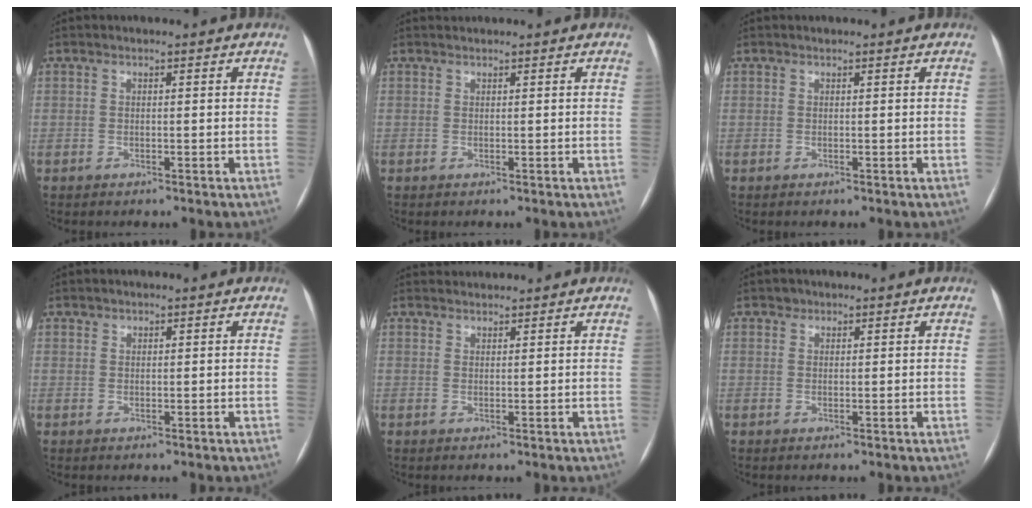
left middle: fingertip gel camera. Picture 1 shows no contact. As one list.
[{"total": 0.5, "force": [0.5, 0.0, -0.2], "torque": [-0.004, 0.008, 0.011]}, {"total": 0.0}, {"total": 0.5, "force": [0.5, 0.2, -0.1], "torque": [0.005, -0.003, 0.006]}, {"total": 2.0, "force": [1.9, 0.3, -0.3], "torque": [0.000, 0.018, 0.037]}, {"total": 0.8, "force": [0.6, 0.6, -0.1], "torque": [0.005, -0.002, 0.006]}]